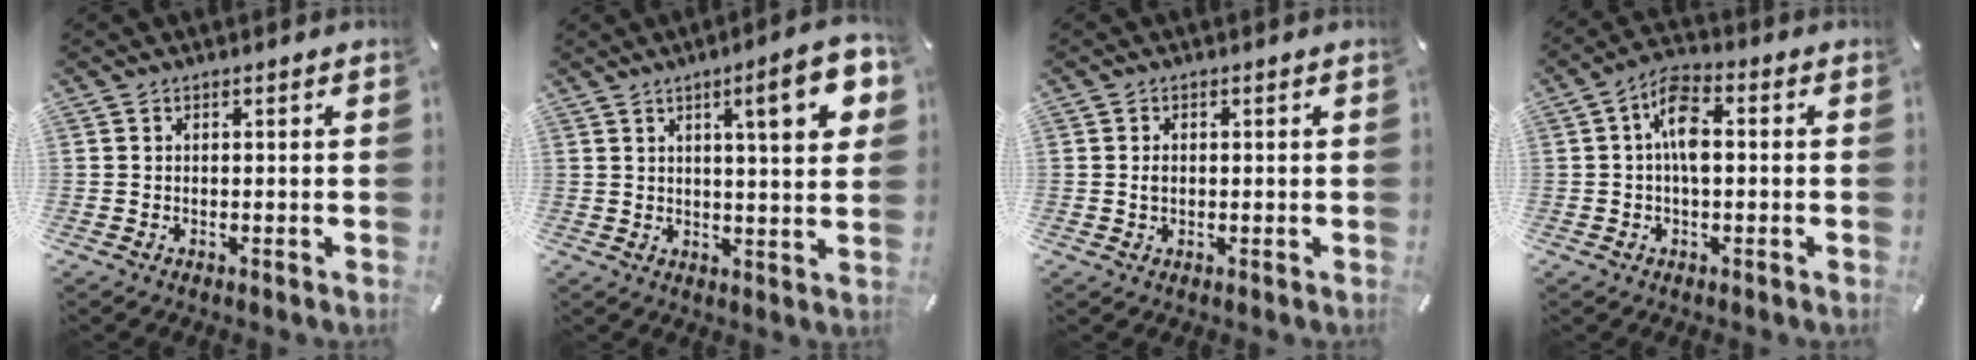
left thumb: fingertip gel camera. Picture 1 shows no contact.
{"total": 12.6, "force": [5.2, 2.4, 11.2], "torque": [-0.158, -0.016, 0.076]}
{"total": 1.5, "force": [0.2, 1.0, 1.2], "torque": [-0.025, 0.005, 0.001]}
{"total": 7.8, "force": [-0.1, 3.9, 6.8], "torque": [-0.119, 0.008, -0.005]}